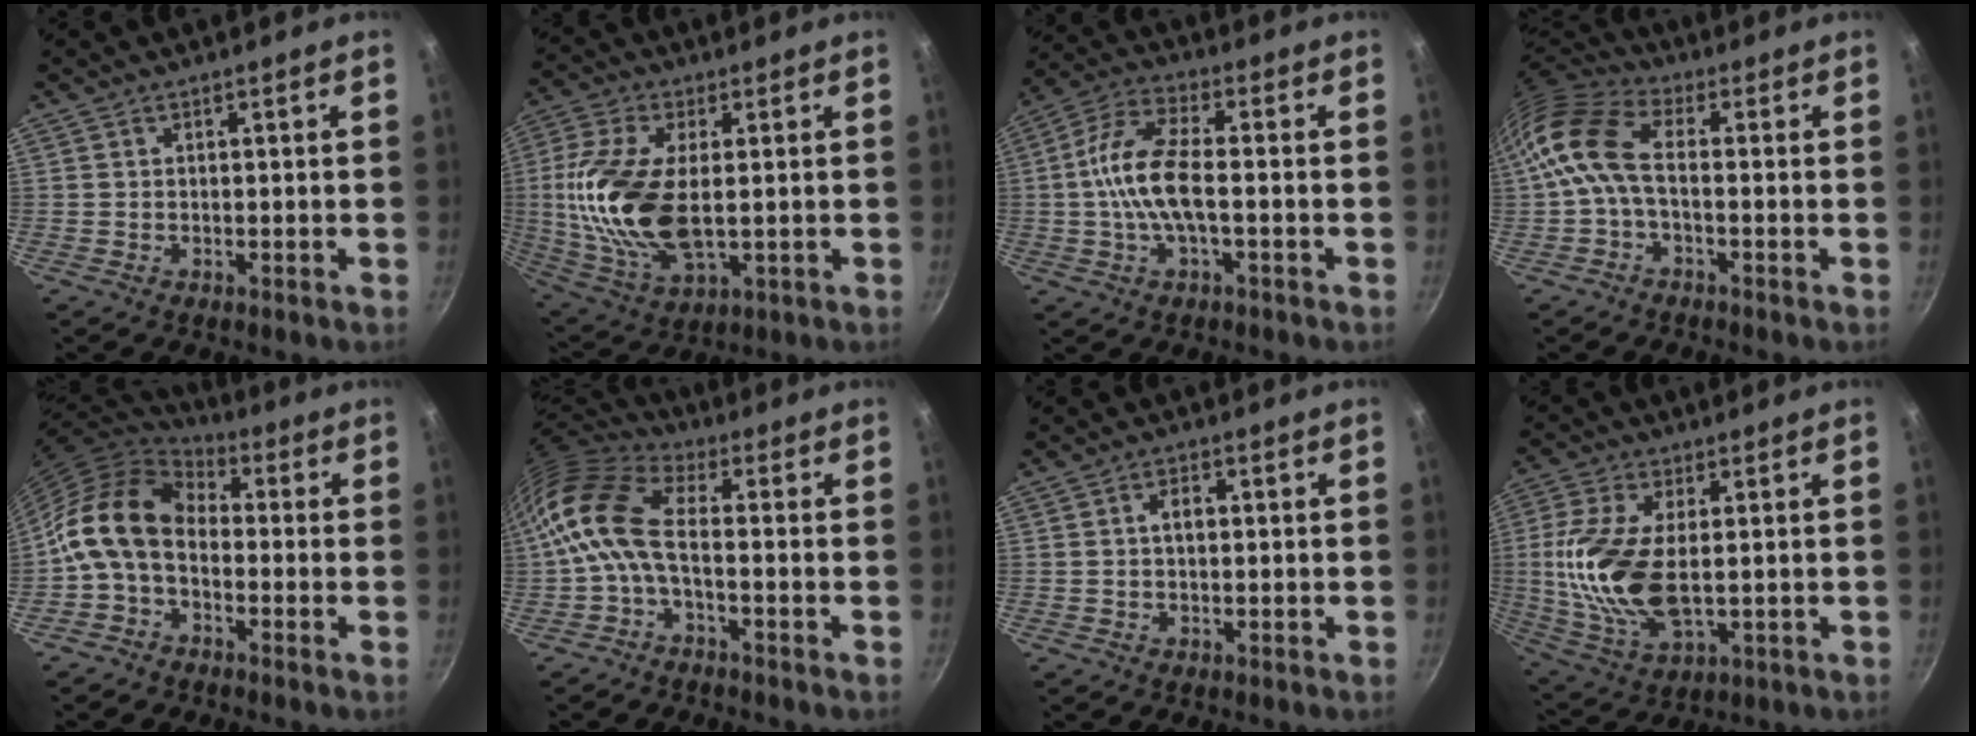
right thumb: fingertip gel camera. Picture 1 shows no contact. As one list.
[{"total": 18.0, "force": [0.6, 8.9, 15.6], "torque": [-0.317, -0.007, 0.013]}, {"total": 11.1, "force": [-1.2, 4.3, 10.2], "torque": [-0.207, 0.029, -0.038]}, {"total": 10.1, "force": [-0.8, 5.4, 8.5], "torque": [-0.181, 0.032, -0.035]}, {"total": 13.0, "force": [-1.7, 9.0, 9.2], "torque": [-0.157, 0.040, -0.053]}, {"total": 10.9, "force": [-1.9, 5.2, 9.4], "torque": [-0.198, 0.032, -0.055]}, {"total": 2.5, "force": [0.2, 1.5, 2.0], "torque": [-0.031, 0.008, 0.002]}, {"total": 15.7, "force": [0.4, 7.8, 13.6], "torque": [-0.278, -0.010, 0.009]}]